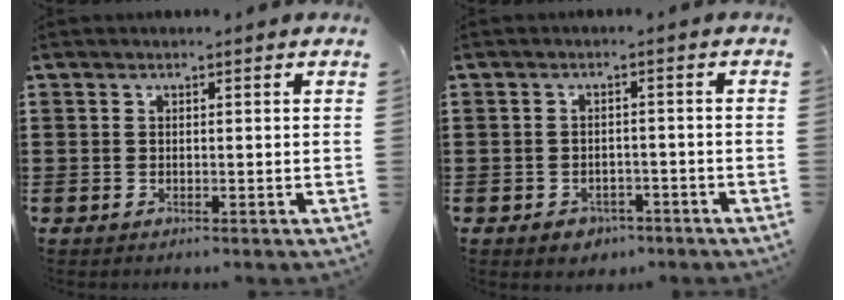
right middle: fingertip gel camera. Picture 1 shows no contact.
{"total": 2.2, "force": [-1.9, 1.2, 0.2], "torque": [-0.012, 0.003, -0.041]}